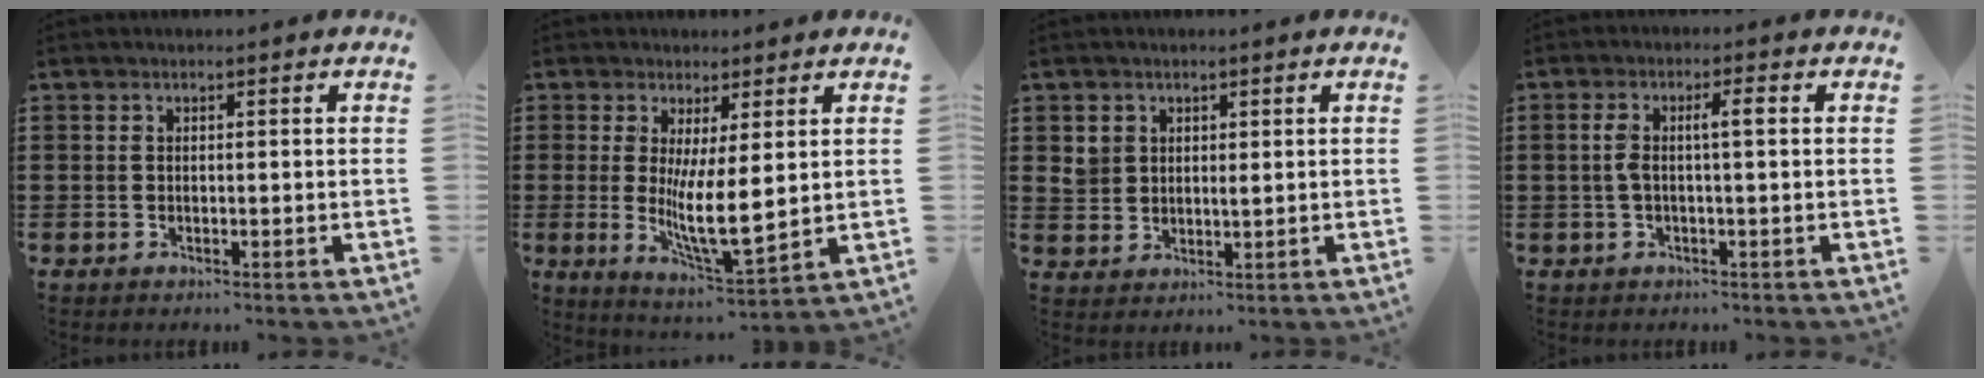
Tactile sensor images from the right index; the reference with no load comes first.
{"total": 8.9, "force": [0.6, 2.2, 8.6], "torque": [-0.148, -0.028, 0.012]}
{"total": 2.5, "force": [1.1, 2.2, 0.6], "torque": [-0.022, 0.010, 0.020]}
{"total": 3.7, "force": [0.2, 0.5, 3.7], "torque": [-0.078, 0.003, -0.004]}